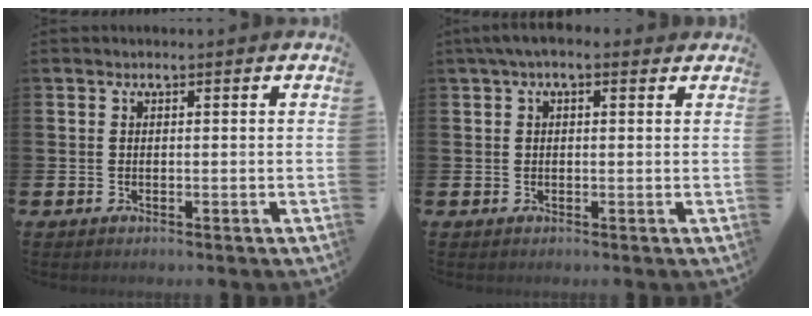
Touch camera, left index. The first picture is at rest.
{"total": 2.2, "force": [1.3, 1.0, 1.5], "torque": [-0.031, 0.009, 0.022]}